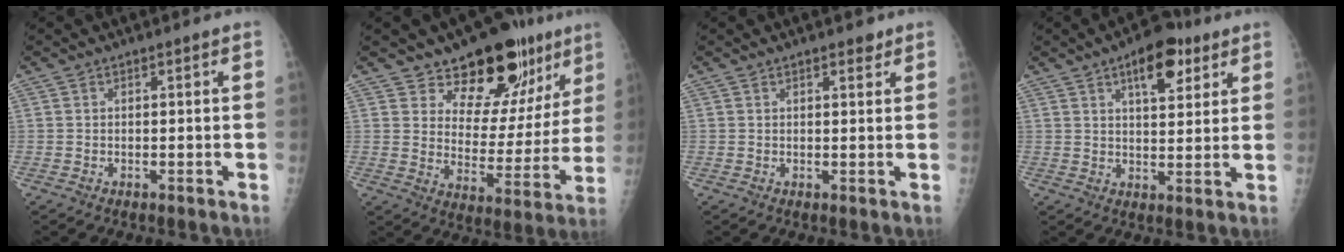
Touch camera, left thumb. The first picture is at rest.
{"total": 16.9, "force": [11.6, 9.0, 8.2], "torque": [-0.052, -0.078, 0.167]}
{"total": 1.8, "force": [1.3, 0.7, 1.0], "torque": [-0.003, -0.006, 0.015]}
{"total": 9.7, "force": [5.1, 4.4, 6.9], "torque": [-0.077, -0.018, 0.074]}